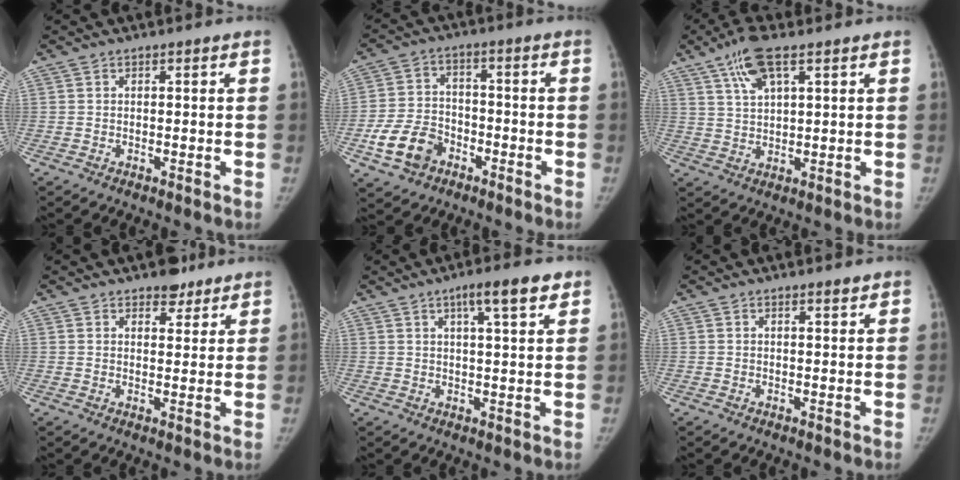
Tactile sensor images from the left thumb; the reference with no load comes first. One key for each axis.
{"total": 10.0, "fx": -4.7, "fy": 7.3, "fz": 5.0, "tx": -0.082, "ty": 0.024, "tz": -0.082}
{"total": 7.8, "fx": 4.3, "fy": 2.6, "fz": 5.9, "tx": -0.113, "ty": -0.005, "tz": 0.085}
{"total": 4.1, "fx": 3.2, "fy": 2.2, "fz": 1.3, "tx": 0.004, "ty": -0.020, "tz": 0.047}
{"total": 7.2, "fx": 4.1, "fy": 1.3, "fz": 5.8, "tx": -0.082, "ty": -0.013, "tz": 0.062}
{"total": 1.1, "fx": 1.0, "fy": 0.2, "fz": 0.6, "tx": -0.007, "ty": -0.007, "tz": 0.015}